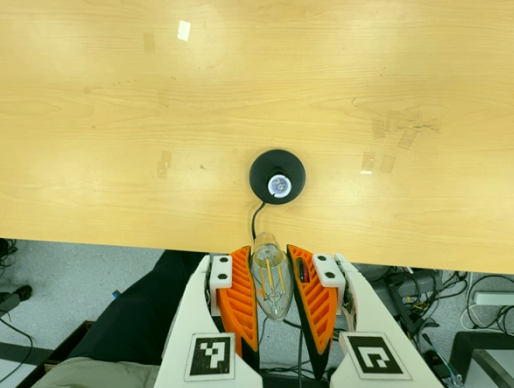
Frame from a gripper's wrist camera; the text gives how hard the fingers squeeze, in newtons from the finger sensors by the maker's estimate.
{"total": 20.4, "left": 21.8, "right": 19.0}